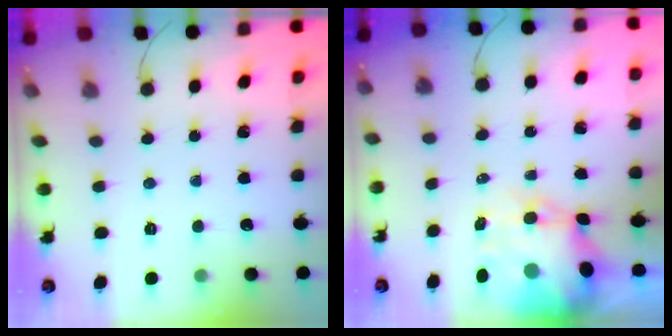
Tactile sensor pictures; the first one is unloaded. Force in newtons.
{"total": 10.5, "press": 9.9, "slide": 3.3}